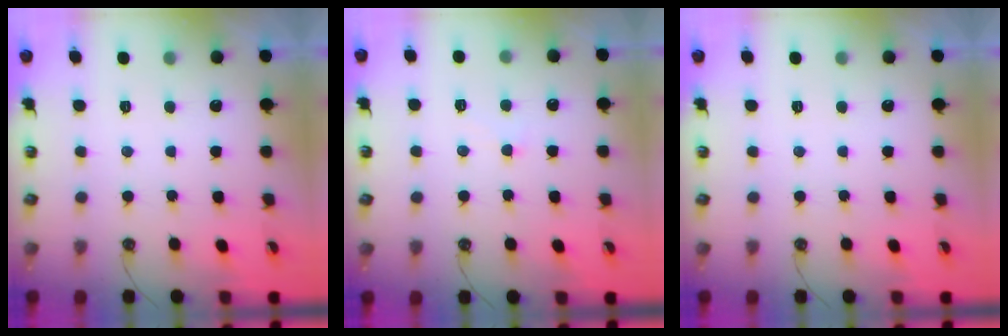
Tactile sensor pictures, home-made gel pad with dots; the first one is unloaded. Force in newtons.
{"total": 2.1, "press": 2.1, "slide": 0.6}
{"total": 0.0}